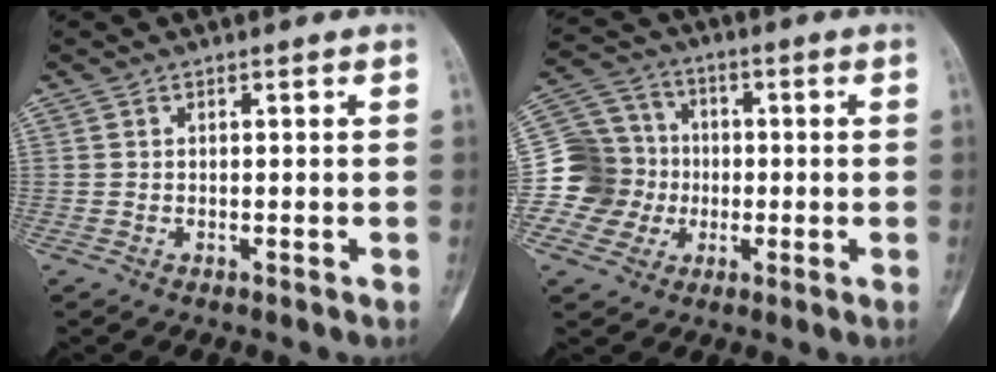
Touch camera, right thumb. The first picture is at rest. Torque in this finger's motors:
{"motor_torque": [0.84, 0.56, 0.23, -0.52, -0.02]}